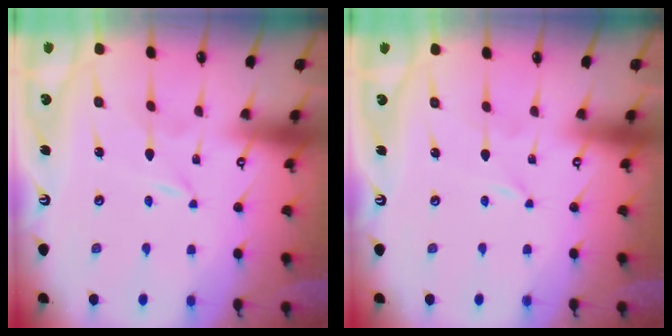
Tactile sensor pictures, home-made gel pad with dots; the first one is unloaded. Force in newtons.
{"total": 0.0}